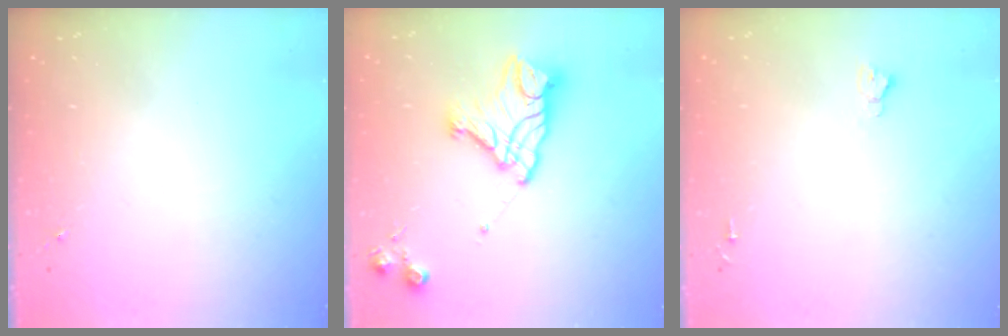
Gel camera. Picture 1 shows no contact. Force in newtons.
{"total": 15.7, "press": 15.6, "slide": 1.3}
{"total": 2.7, "press": 2.7, "slide": 0.0}